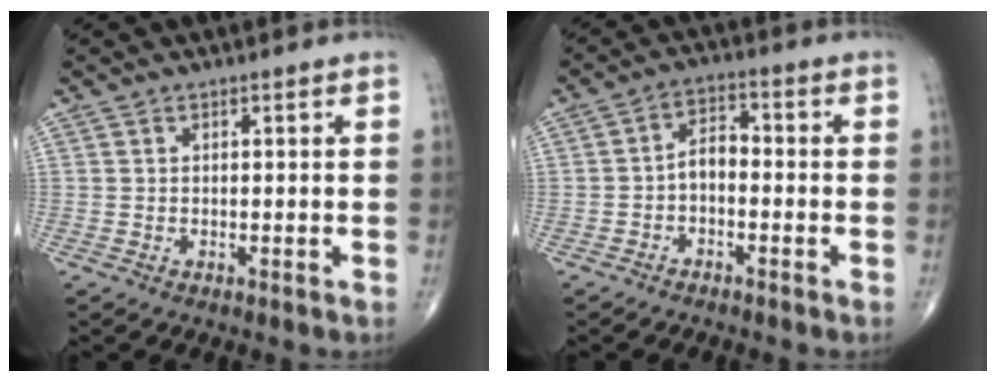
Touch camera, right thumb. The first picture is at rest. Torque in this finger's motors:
{"motor_torque": [0.46, 0.49, 0.55, -0.22, -0.05]}